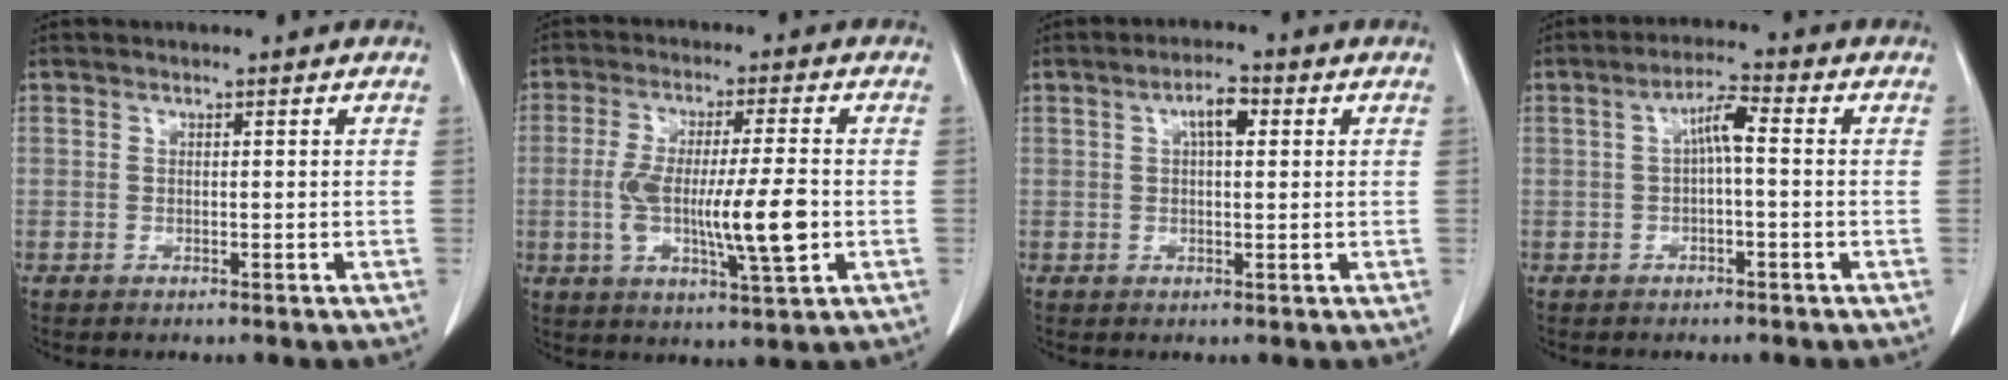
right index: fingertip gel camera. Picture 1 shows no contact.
{"total": 11.7, "force": [-1.6, 1.3, 11.5], "torque": [-0.207, -0.005, -0.025]}
{"total": 3.8, "force": [1.2, 1.2, 3.4], "torque": [-0.060, 0.009, 0.018]}
{"total": 4.2, "force": [0.2, 0.7, 4.1], "torque": [-0.073, 0.015, 0.001]}